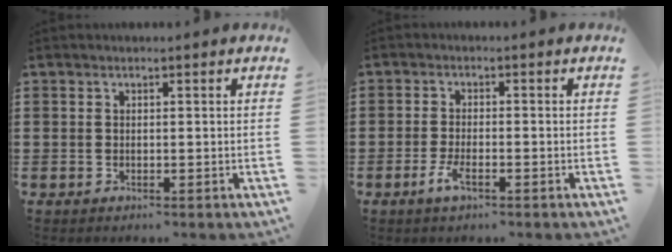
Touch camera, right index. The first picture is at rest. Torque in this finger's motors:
{"motor_torque": [1.59, 0.56, 0.09, 0.05]}